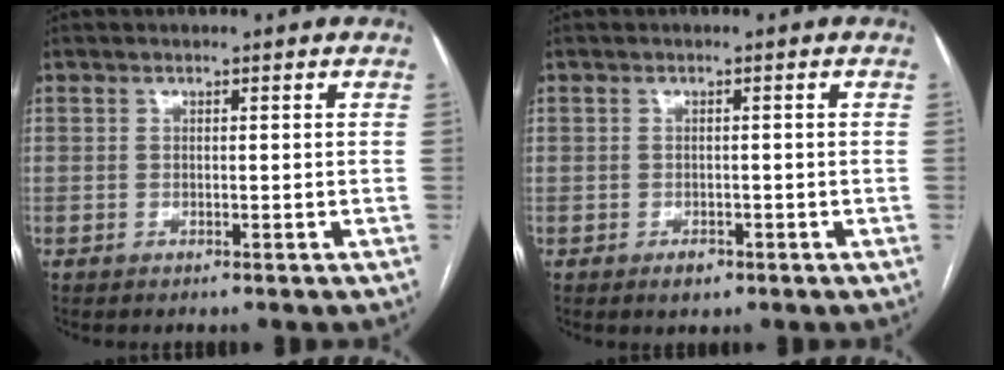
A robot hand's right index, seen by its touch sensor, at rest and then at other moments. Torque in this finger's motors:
{"motor_torque": [-0.18, 0.07, -0.27, -0.08]}